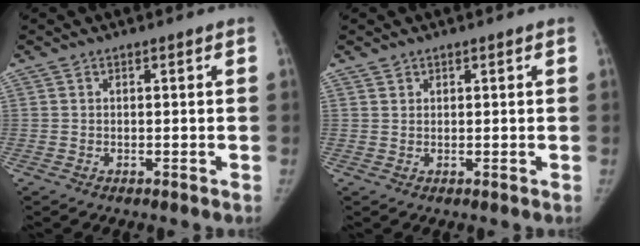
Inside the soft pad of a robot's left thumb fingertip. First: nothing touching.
{"total": 0.9, "force": [0.7, 0.5, -0.1], "torque": [0.017, -0.003, 0.008]}